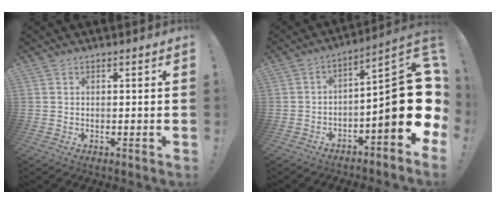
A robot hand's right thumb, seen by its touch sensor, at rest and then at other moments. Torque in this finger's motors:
{"motor_torque": [2.43, 2.58, 1.36, -1.41, 0.08]}